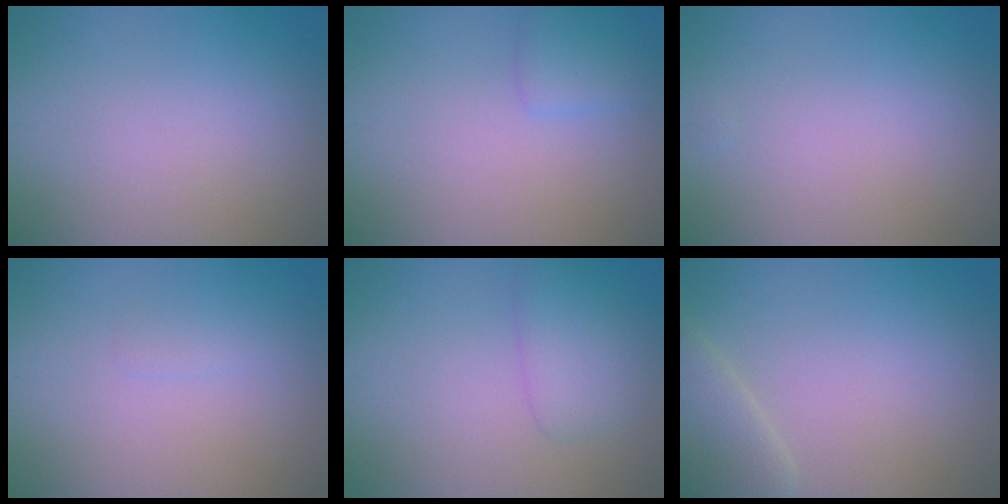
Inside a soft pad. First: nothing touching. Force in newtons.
{"total": 1.6, "press": 1.6, "slide": 0.0}
{"total": 0.0}
{"total": 0.5, "press": 0.5, "slide": 0.1}
{"total": 2.6, "press": 2.6, "slide": 0.1}
{"total": 3.3, "press": 3.3, "slide": 0.3}